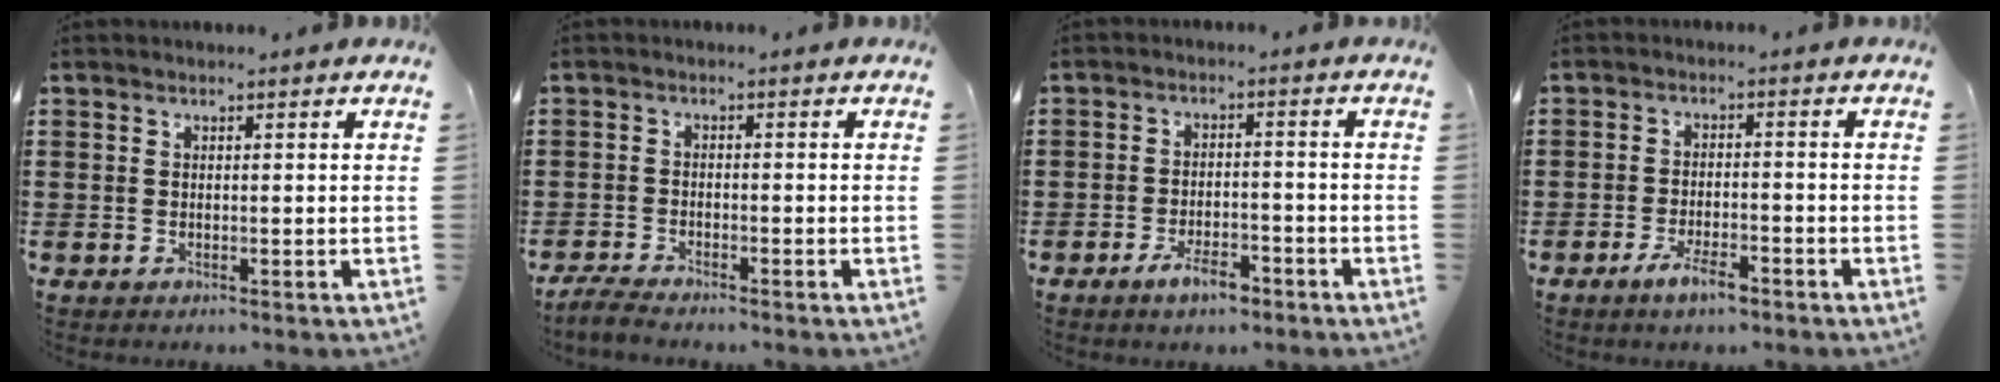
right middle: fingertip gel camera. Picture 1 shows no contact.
{"total": 2.8, "force": [-2.7, 0.3, 0.6], "torque": [-0.019, 0.002, -0.058]}
{"total": 4.6, "force": [-3.4, 1.6, 2.7], "torque": [-0.049, 0.009, -0.064]}
{"total": 4.4, "force": [-3.0, 1.4, 2.9], "torque": [-0.051, 0.006, -0.056]}